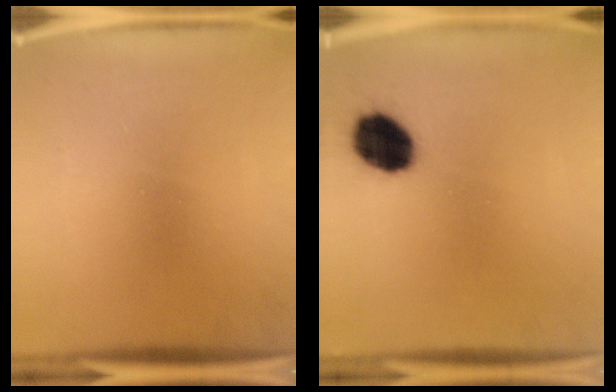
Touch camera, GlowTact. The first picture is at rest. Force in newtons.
{"total": 11.1}